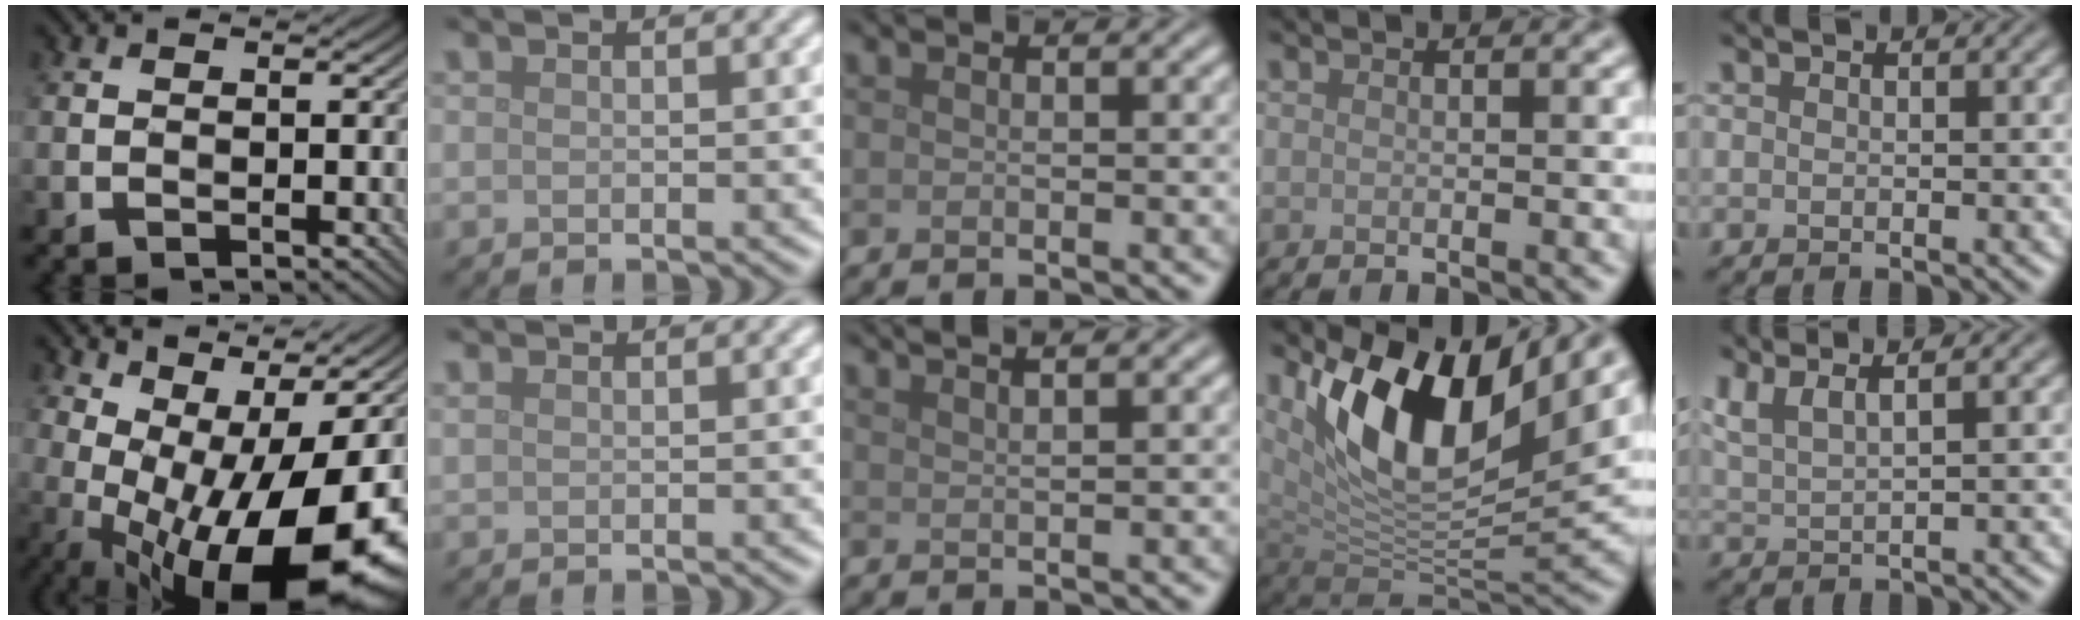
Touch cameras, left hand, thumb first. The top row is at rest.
{"thumb": {"total": 18.5, "force": [-2.1, 8.2, 16.5], "torque": [-0.210, 0.000, -0.016]}, "index": {"total": 1.7, "force": [1.5, 0.5, 0.5], "torque": [-0.020, 0.005, 0.027]}, "middle": {"total": 3.9, "force": [2.7, 1.5, 2.3], "torque": [0.000, 0.026, 0.003]}, "ring": {"total": 12.3, "force": [4.6, 5.6, 9.9], "torque": [-0.171, -0.013, 0.087]}, "little": {"total": 2.8, "force": [1.9, 0.5, 2.0], "torque": [-0.046, 0.013, 0.037]}}